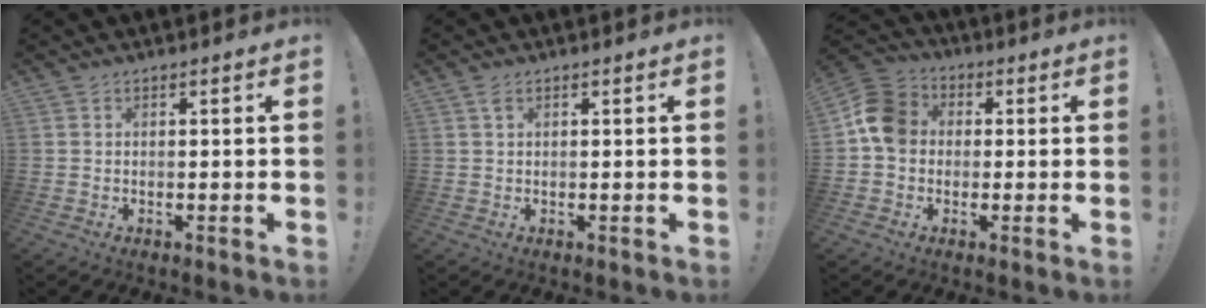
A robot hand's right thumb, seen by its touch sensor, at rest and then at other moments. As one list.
[{"total": 1.6, "force": [0.9, 0.7, 1.2], "torque": [-0.021, 0.000, 0.015]}, {"total": 10.2, "force": [0.3, 8.6, 5.5], "torque": [-0.079, 0.021, 0.013]}]